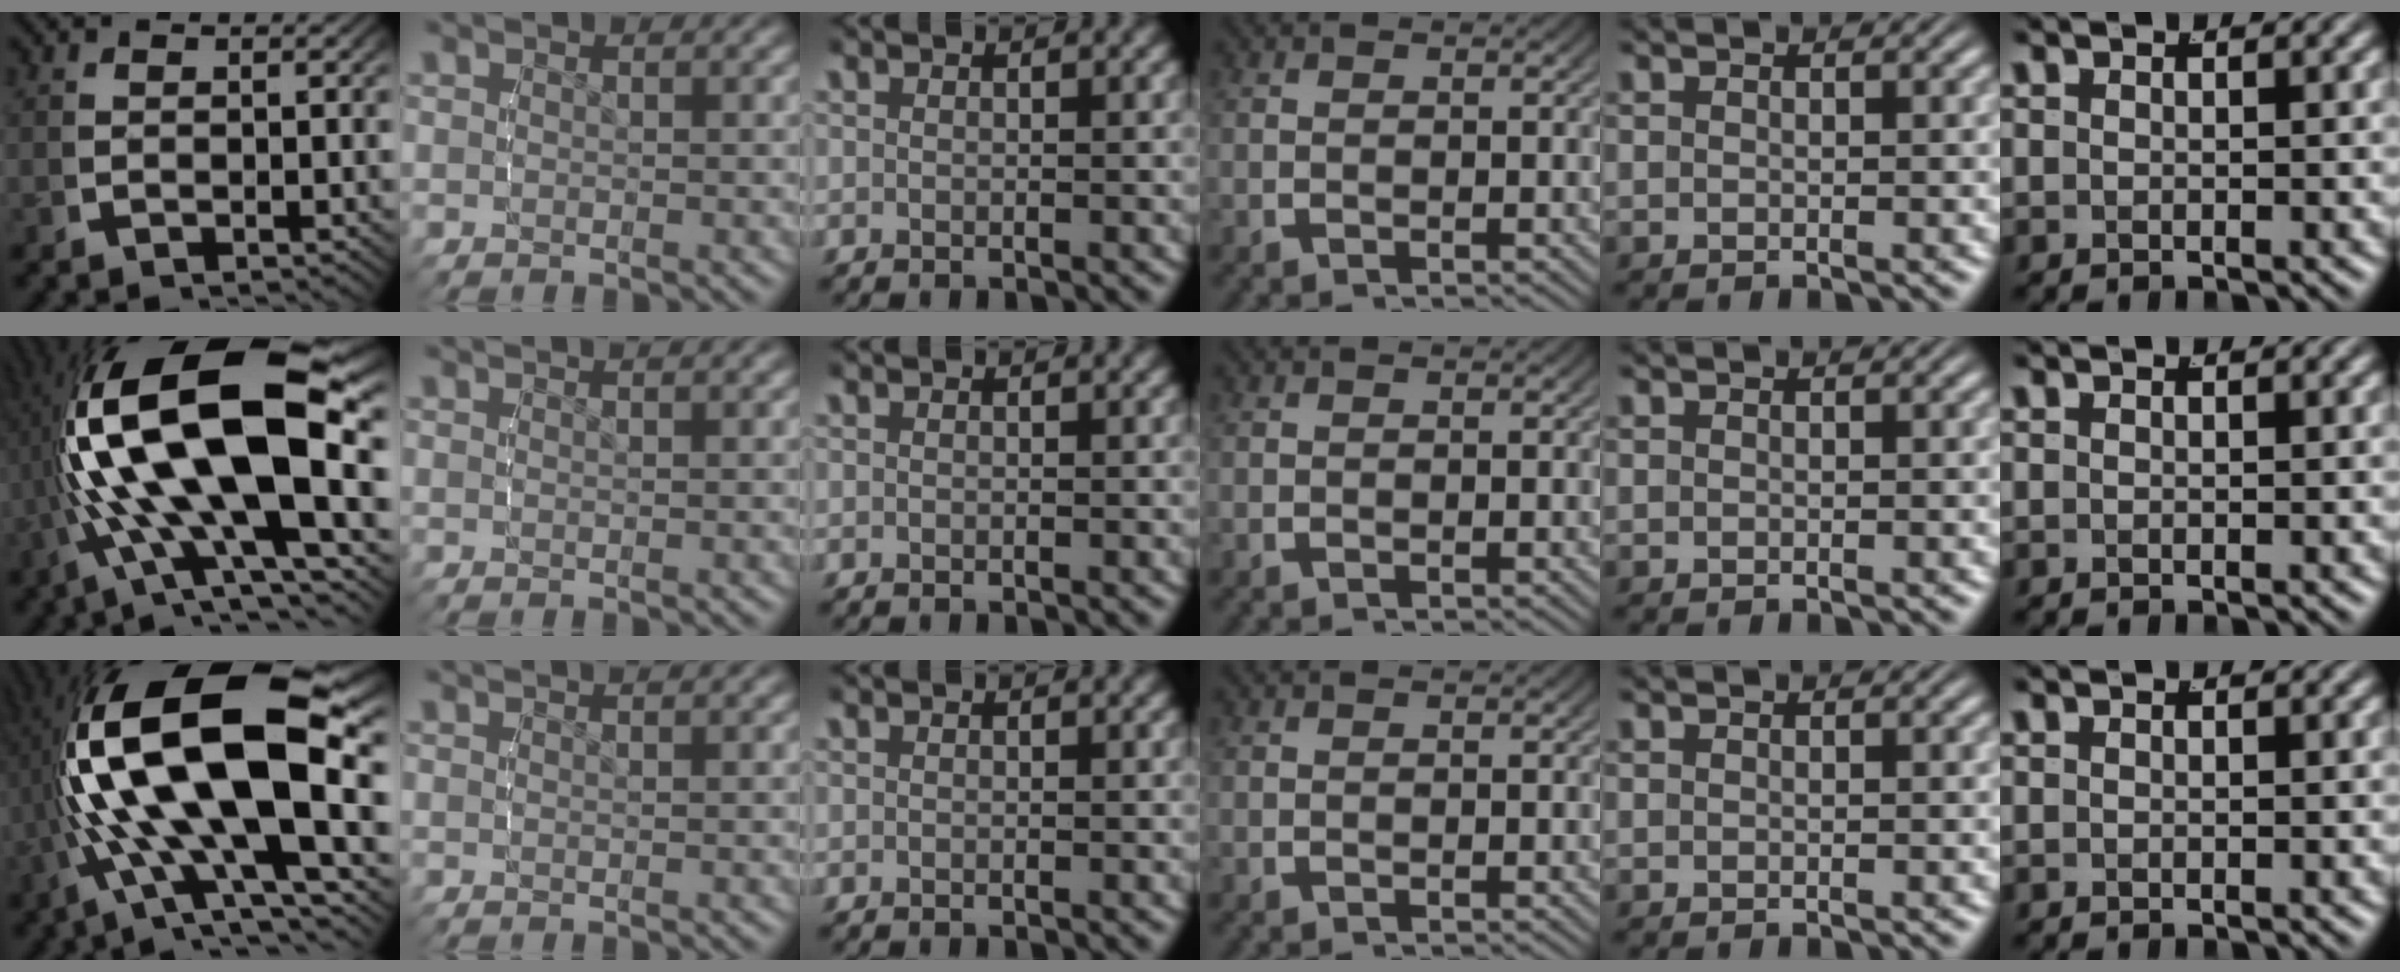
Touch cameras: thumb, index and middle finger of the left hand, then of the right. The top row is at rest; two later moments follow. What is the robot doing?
{"motion": "lift_and_place", "object": "toy banana"}